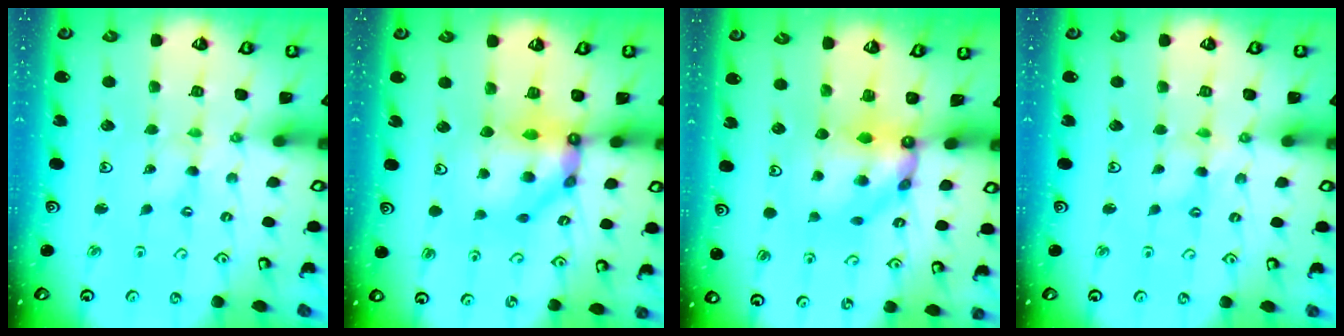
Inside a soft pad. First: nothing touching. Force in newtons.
{"total": 12.1, "press": 12.0, "slide": 1.3}
{"total": 9.7, "press": 9.6, "slide": 0.9}
{"total": 2.6, "press": 2.6, "slide": 0.3}